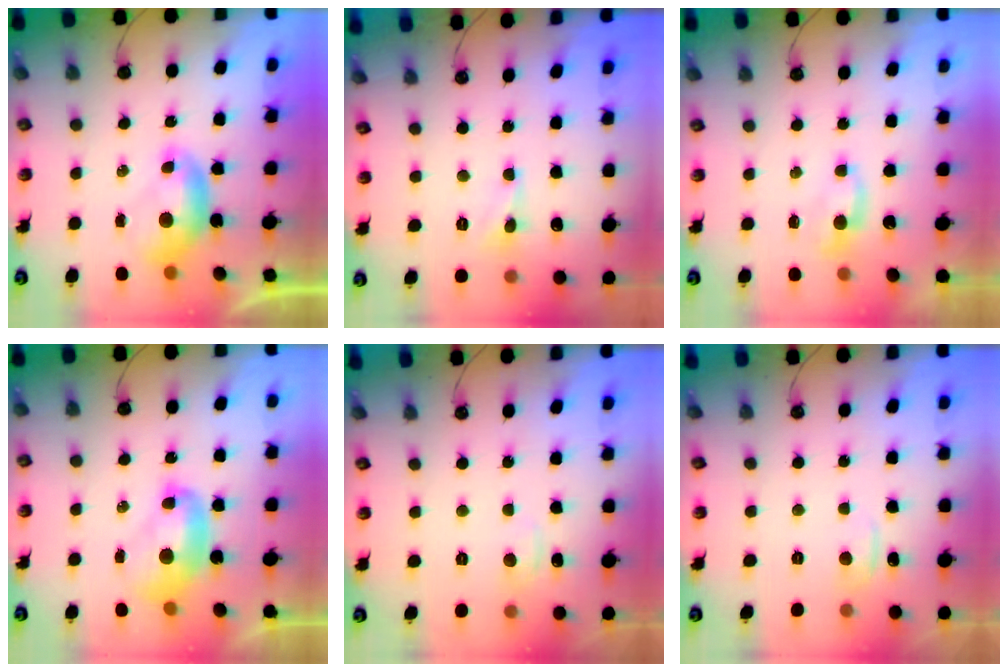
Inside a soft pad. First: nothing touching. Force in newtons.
{"total": 0.0}
{"total": 1.2, "press": 1.1, "slide": 0.3}
{"total": 2.4, "press": 2.3, "slide": 0.3}
{"total": 3.0, "press": 2.9, "slide": 0.5}
{"total": 0.8, "press": 0.0, "slide": 0.8}